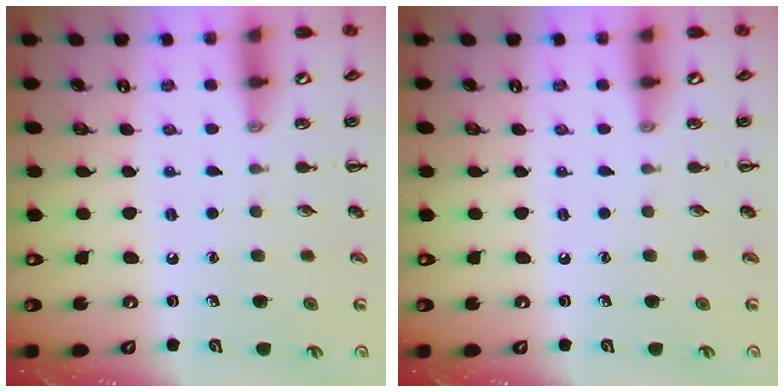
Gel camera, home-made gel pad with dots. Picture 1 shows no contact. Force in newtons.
{"total": 0.0}